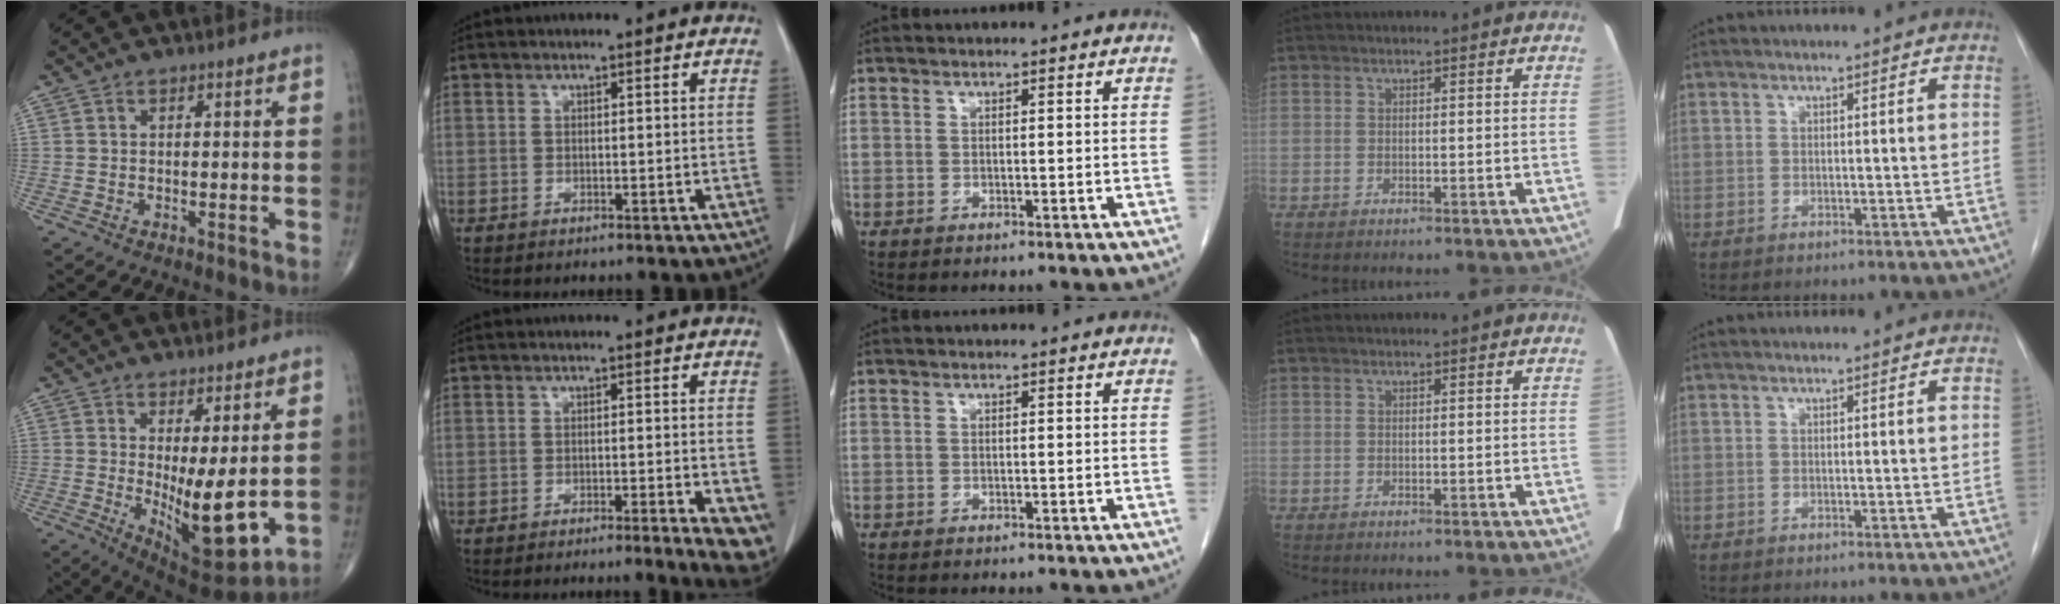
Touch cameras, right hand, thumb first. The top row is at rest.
{"thumb": {"total": 12.2, "force": [-0.1, 4.1, 11.5], "torque": [-0.171, -0.030, 0.015]}, "index": {"total": 7.4, "force": [-4.3, 1.0, 5.9], "torque": [-0.056, -0.011, -0.061]}}